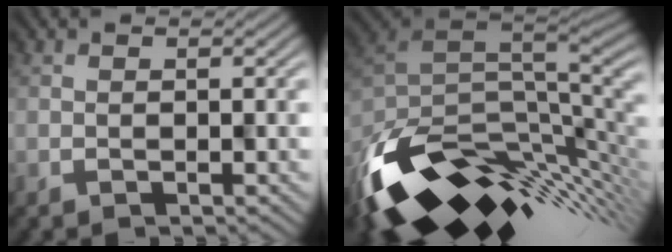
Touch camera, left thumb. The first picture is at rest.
{"total": 15.1, "force": [-5.6, 7.1, 12.1], "torque": [-0.237, -0.017, -0.100]}